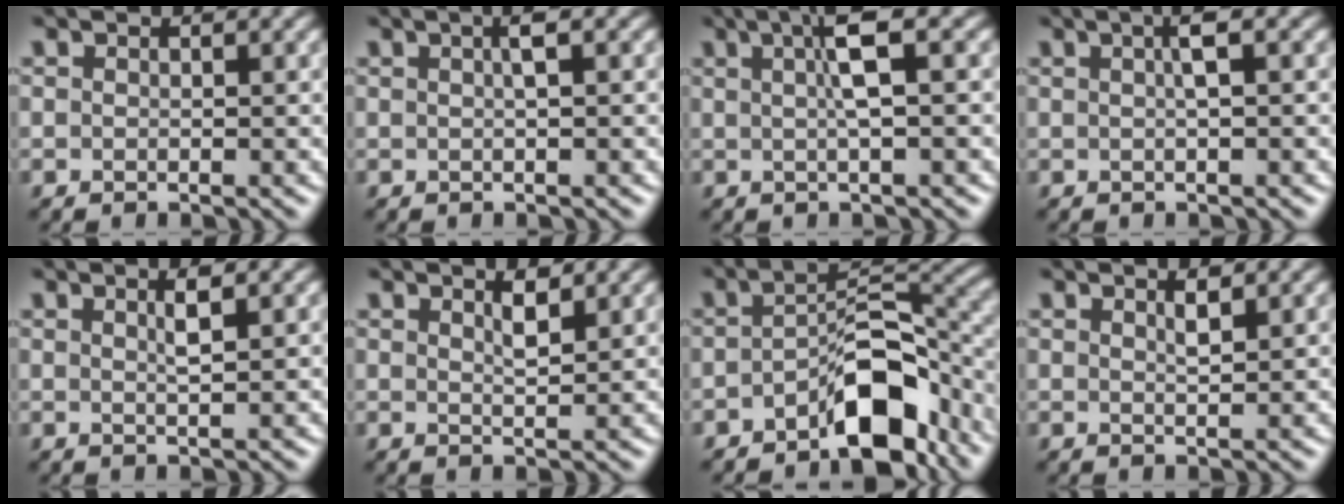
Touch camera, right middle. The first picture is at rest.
{"total": 1.6, "force": [0.5, 0.3, 1.5], "torque": [-0.026, 0.007, 0.007]}
{"total": 3.9, "force": [1.0, 0.6, 3.7], "torque": [-0.067, 0.007, 0.017]}
{"total": 2.0, "force": [0.5, 0.3, 1.9], "torque": [-0.032, 0.008, 0.008]}
{"total": 1.8, "force": [0.8, 0.3, 1.6], "torque": [-0.024, 0.005, 0.009]}
{"total": 1.7, "force": [1.2, 0.3, 1.2], "torque": [-0.020, 0.002, 0.019]}
{"total": 7.6, "force": [-4.1, 3.2, 5.6], "torque": [-0.076, 0.009, -0.071]}
{"total": 1.3, "force": [0.9, 0.2, 0.9], "torque": [-0.014, 0.003, 0.013]}